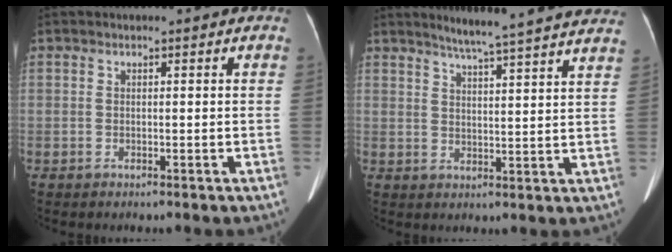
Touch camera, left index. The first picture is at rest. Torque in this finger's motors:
{"motor_torque": [0.19, -0.50, 0.00, 0.05]}